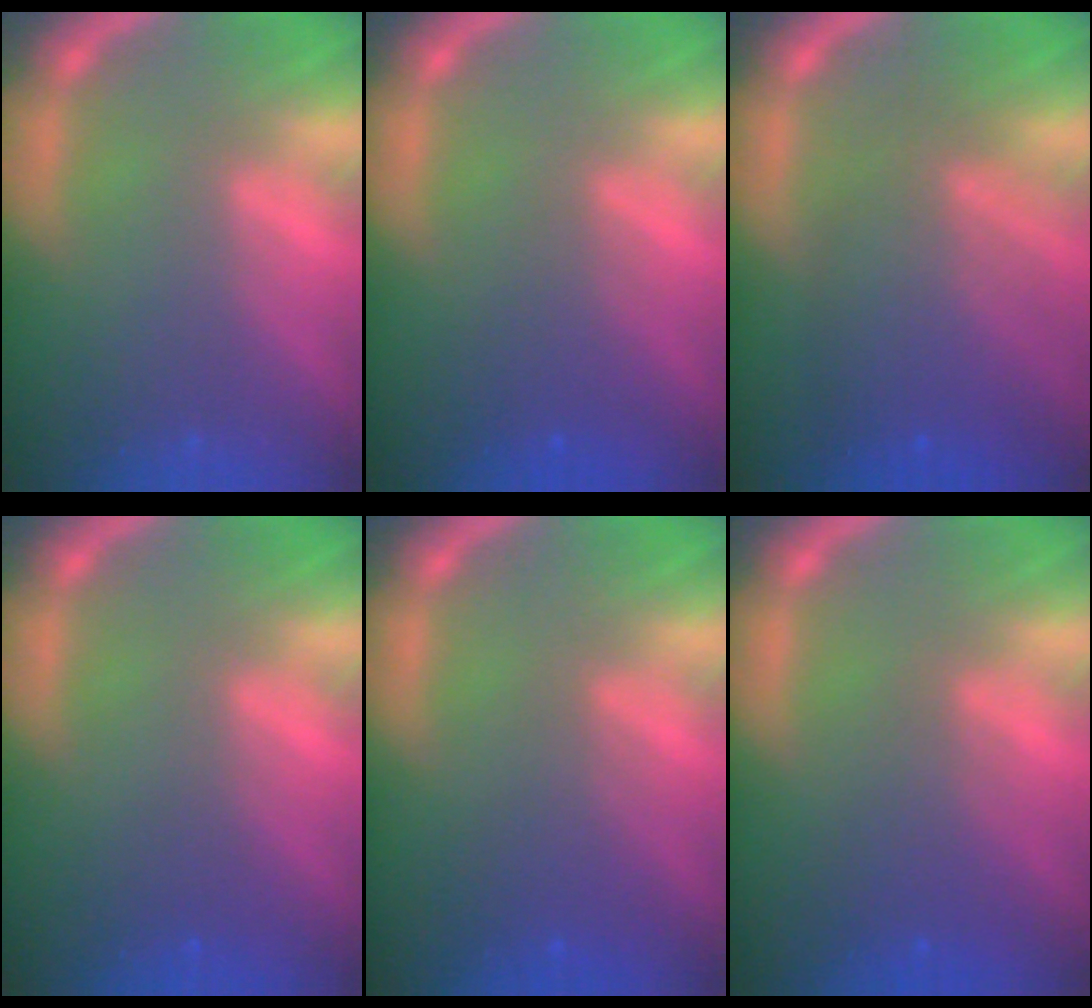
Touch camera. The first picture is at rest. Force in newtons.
{"total": 1.9}
{"total": 6.5}
{"total": 1.0}
{"total": 2.4}
{"total": 2.5}